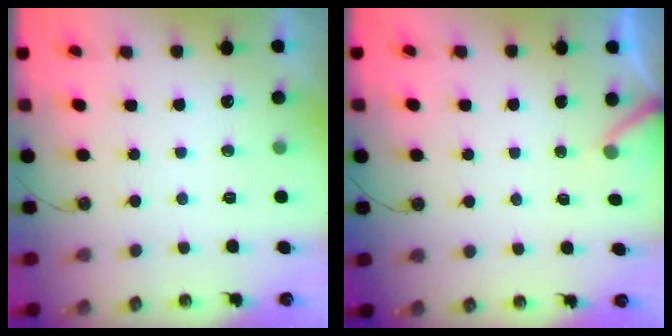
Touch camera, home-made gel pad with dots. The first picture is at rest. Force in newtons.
{"total": 2.5, "press": 2.5, "slide": 0.2}